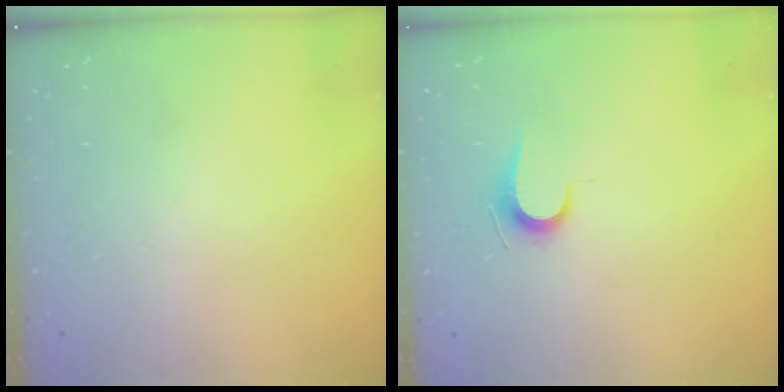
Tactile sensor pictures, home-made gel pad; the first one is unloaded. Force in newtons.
{"total": 6.1, "press": 6.0, "slide": 0.6}